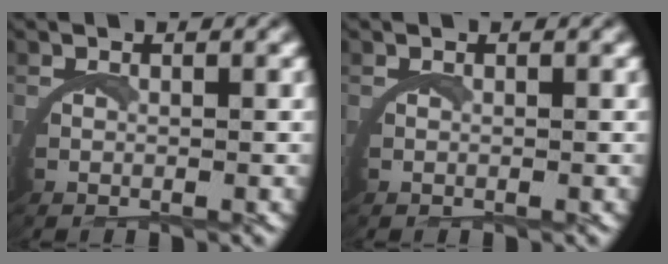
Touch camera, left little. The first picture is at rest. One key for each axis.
{"total": 0.0}